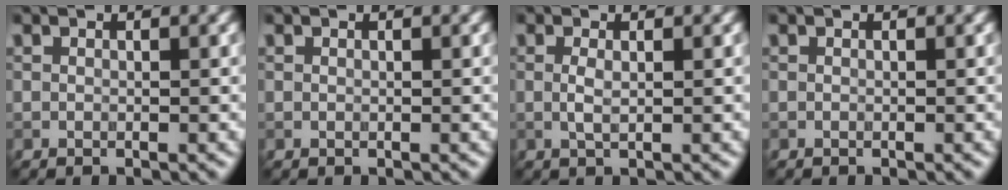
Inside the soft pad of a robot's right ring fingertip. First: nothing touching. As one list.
[{"total": 0.0}, {"total": 1.2, "force": [-0.1, 0.2, 1.1], "torque": [-0.025, -0.001, -0.003]}, {"total": 0.0}]